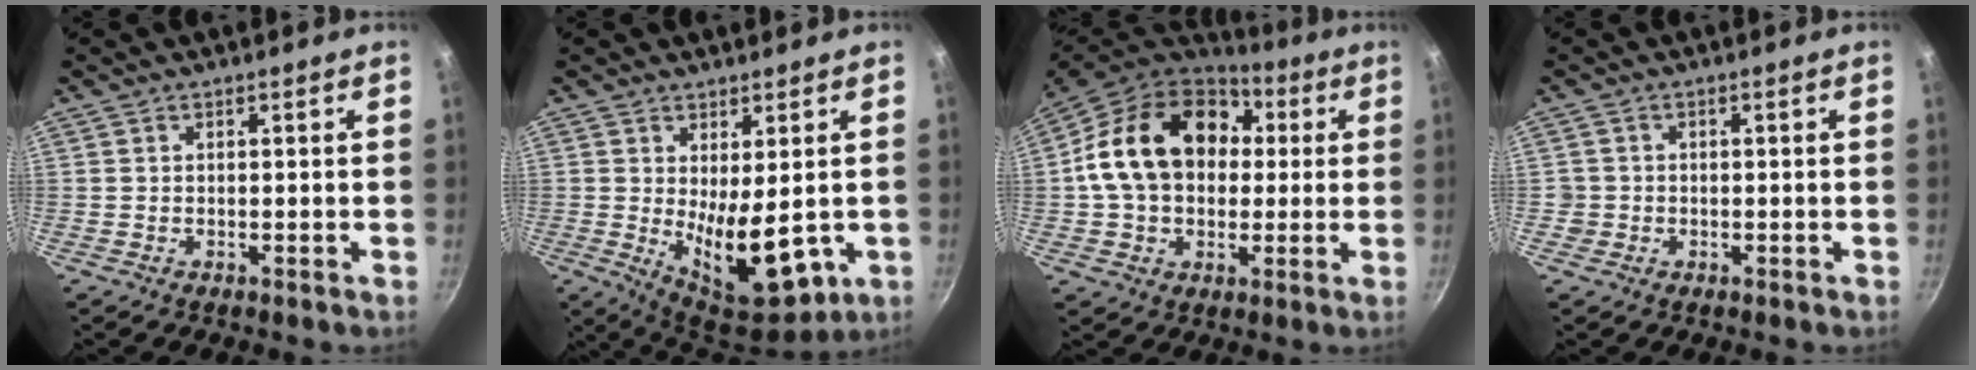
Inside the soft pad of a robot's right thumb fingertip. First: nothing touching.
{"total": 12.8, "force": [-0.9, 5.9, 11.3], "torque": [-0.145, -0.028, 0.008]}
{"total": 21.7, "force": [3.5, 16.1, 14.2], "torque": [-0.230, 0.035, 0.053]}
{"total": 1.9, "force": [-0.5, 1.9, 0.3], "torque": [0.003, 0.009, -0.005]}